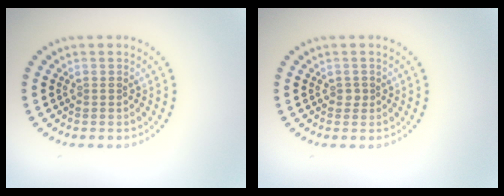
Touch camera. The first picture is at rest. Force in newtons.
{"total": 0.6, "press": 0.6, "slide": 0.3}